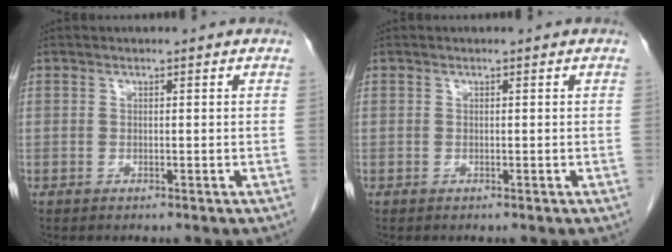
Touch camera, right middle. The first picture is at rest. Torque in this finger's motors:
{"motor_torque": [0.02, -0.01, 0.00, 0.00]}